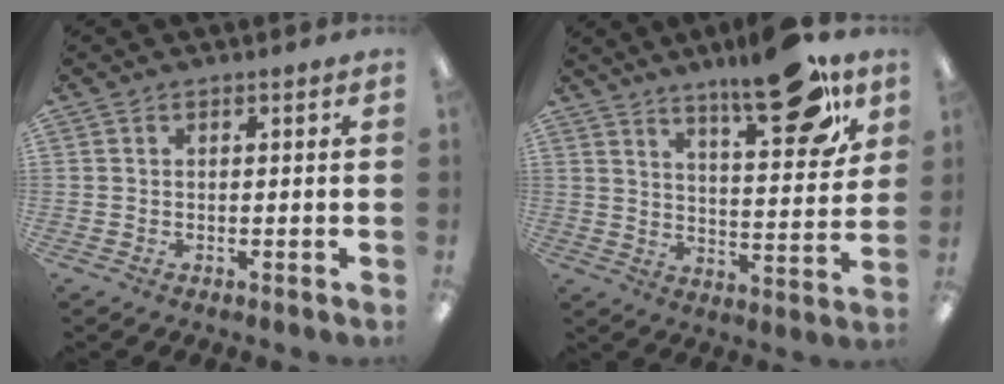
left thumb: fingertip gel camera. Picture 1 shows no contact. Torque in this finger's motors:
{"motor_torque": [0.23, 0.60, 0.05, -0.06, 0.08]}